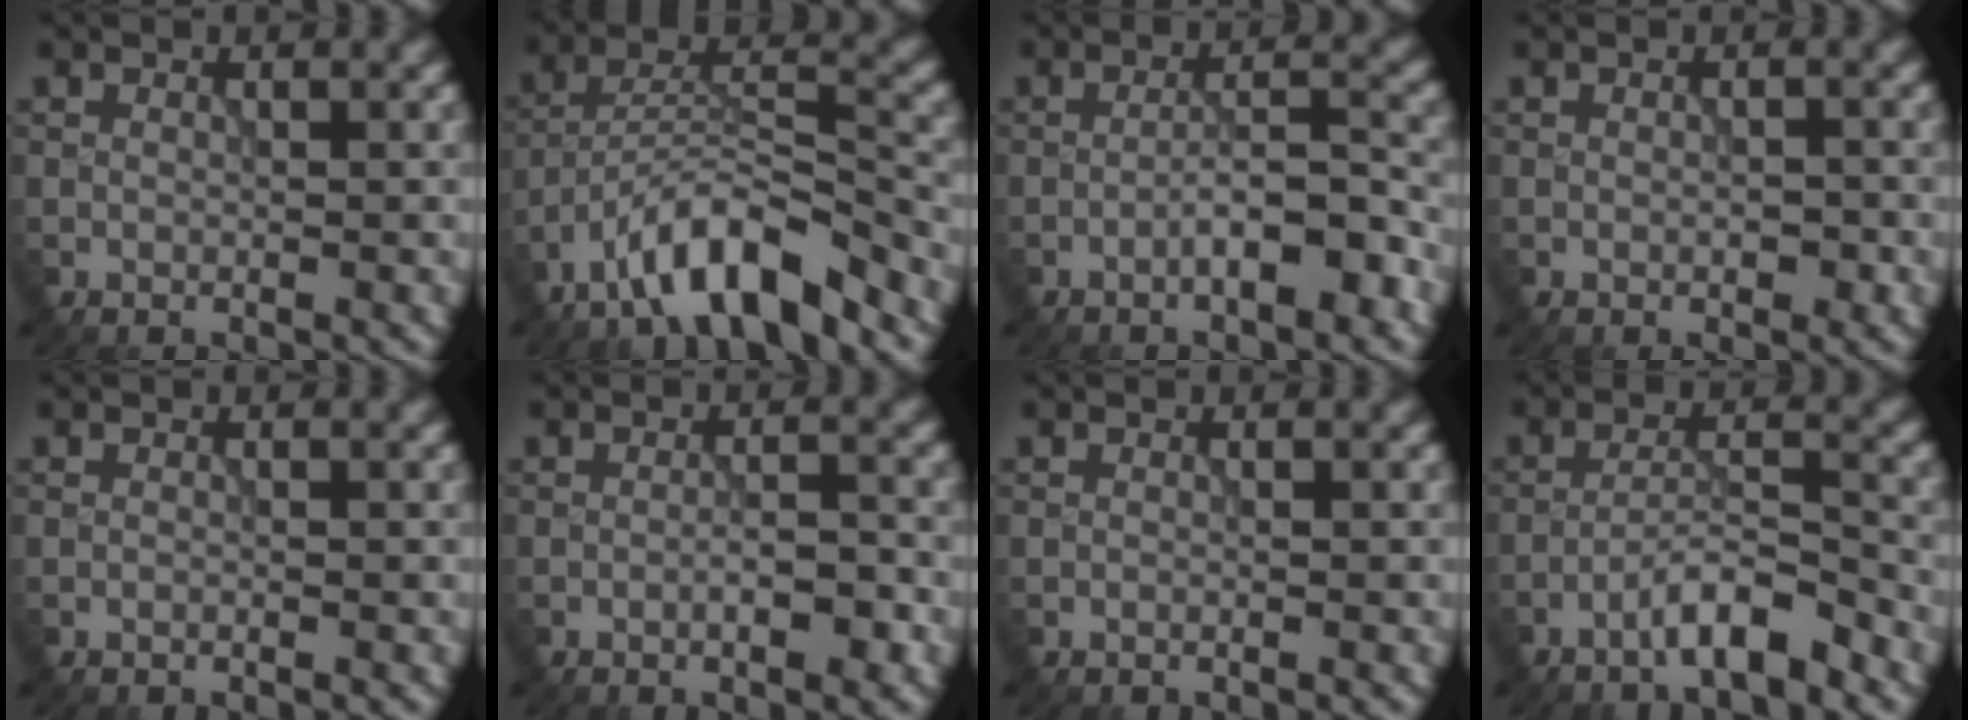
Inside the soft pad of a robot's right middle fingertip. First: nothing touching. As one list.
[{"total": 7.9, "force": [-5.9, 1.7, 5.0], "torque": [-0.082, 0.011, -0.106]}, {"total": 4.3, "force": [-2.0, 0.9, 3.7], "torque": [-0.056, 0.013, -0.037]}, {"total": 1.1, "force": [-0.3, 0.5, 0.9], "torque": [-0.013, 0.002, -0.004]}, {"total": 0.0}, {"total": 2.4, "force": [-0.9, 0.6, 2.2], "torque": [-0.033, 0.005, -0.015]}, {"total": 0.0}, {"total": 4.1, "force": [-2.9, 0.5, 2.8], "torque": [-0.048, 0.014, -0.058]}]